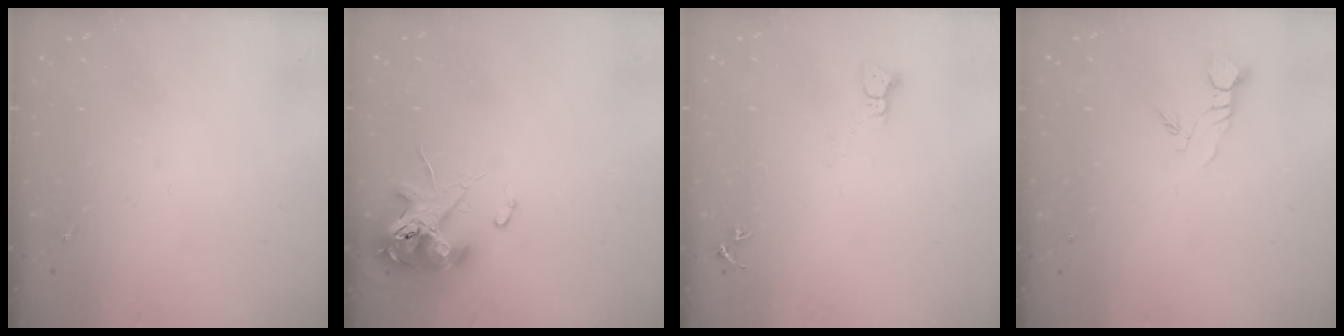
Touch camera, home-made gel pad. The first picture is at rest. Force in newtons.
{"total": 11.9, "press": 11.7, "slide": 2.1}
{"total": 2.2, "press": 2.2, "slide": 0.2}
{"total": 3.4, "press": 3.4, "slide": 0.2}